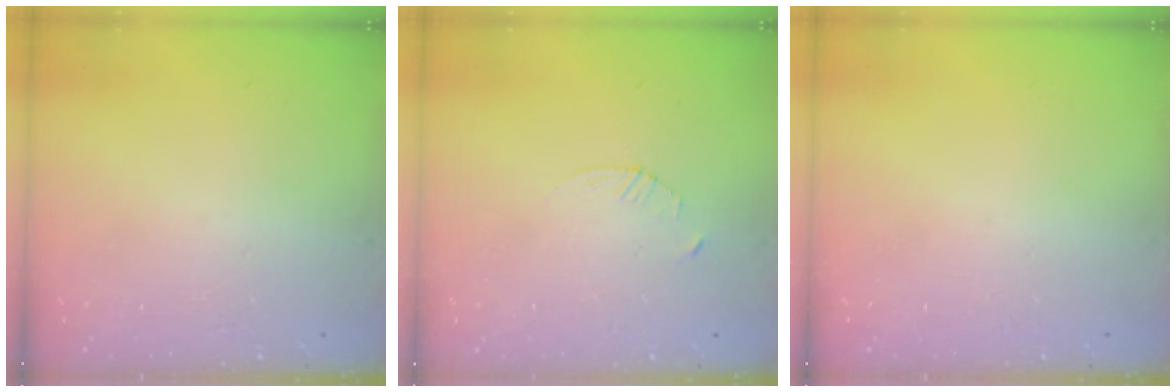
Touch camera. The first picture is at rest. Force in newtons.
{"total": 2.3, "press": 2.3, "slide": 0.3}
{"total": 0.0}